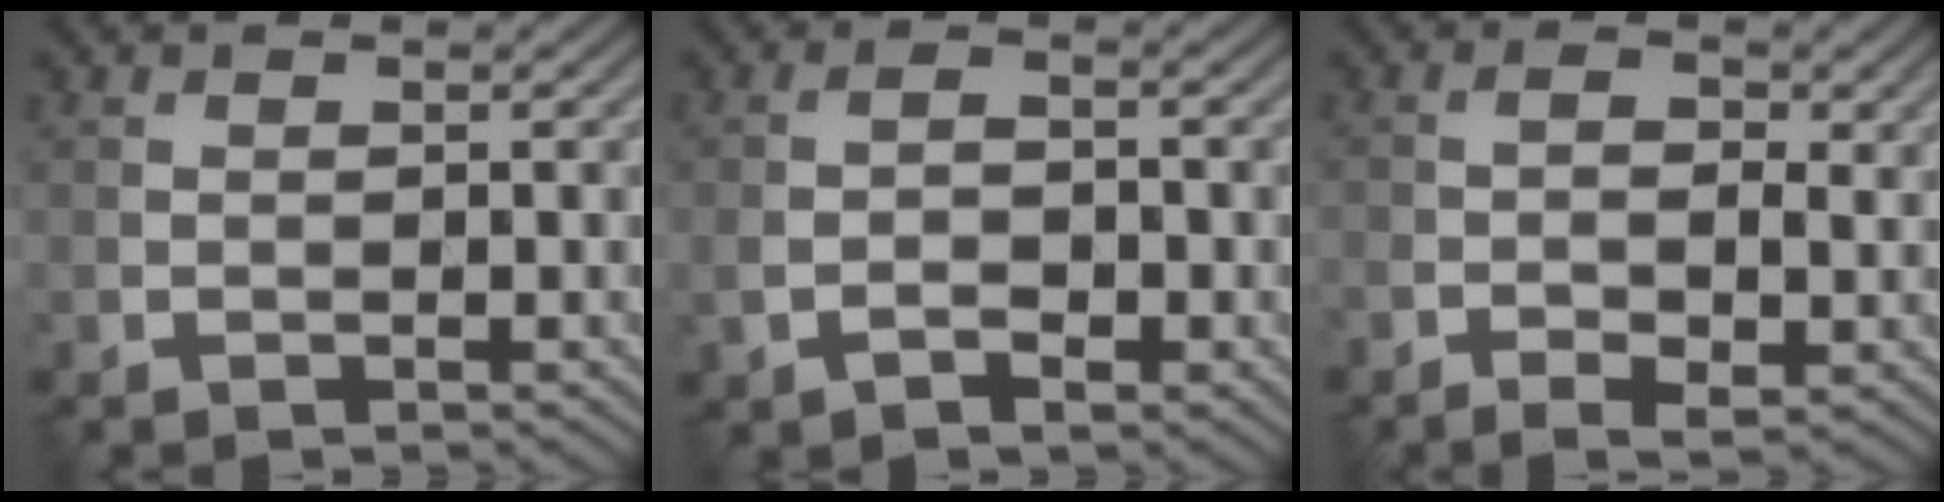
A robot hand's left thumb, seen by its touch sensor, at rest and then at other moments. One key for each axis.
{"total": 3.4, "fx": -1.5, "fy": 1.6, "fz": 2.6, "tx": -0.056, "ty": -0.002, "tz": -0.031}
{"total": 4.9, "fx": -1.4, "fy": 1.8, "fz": 4.4, "tx": -0.084, "ty": -0.006, "tz": -0.024}